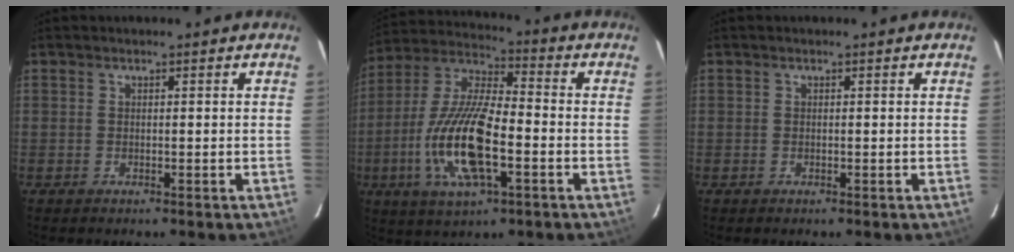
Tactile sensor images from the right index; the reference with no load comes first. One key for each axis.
{"total": 17.4, "fx": -4.9, "fy": 5.8, "fz": 15.6, "tx": -0.326, "ty": -0.010, "tz": -0.097}
{"total": 0.0}